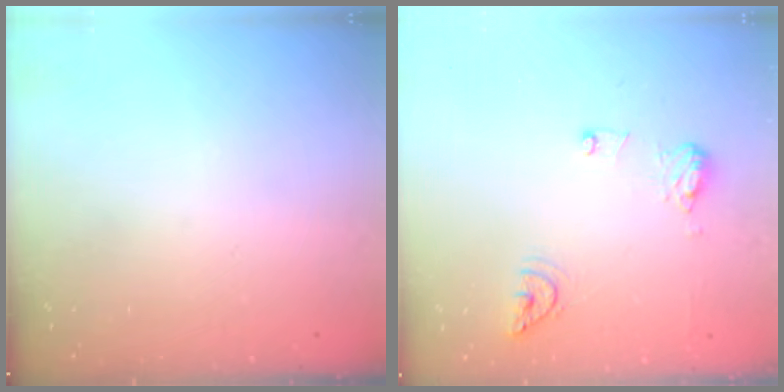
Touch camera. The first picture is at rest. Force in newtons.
{"total": 12.8, "press": 10.6, "slide": 7.2}